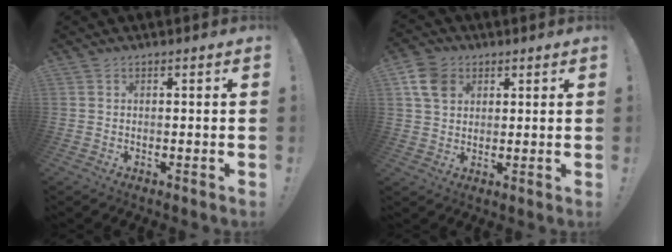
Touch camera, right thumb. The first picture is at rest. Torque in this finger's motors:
{"motor_torque": [-0.26, 0.57, 0.52, -0.07, 0.10]}